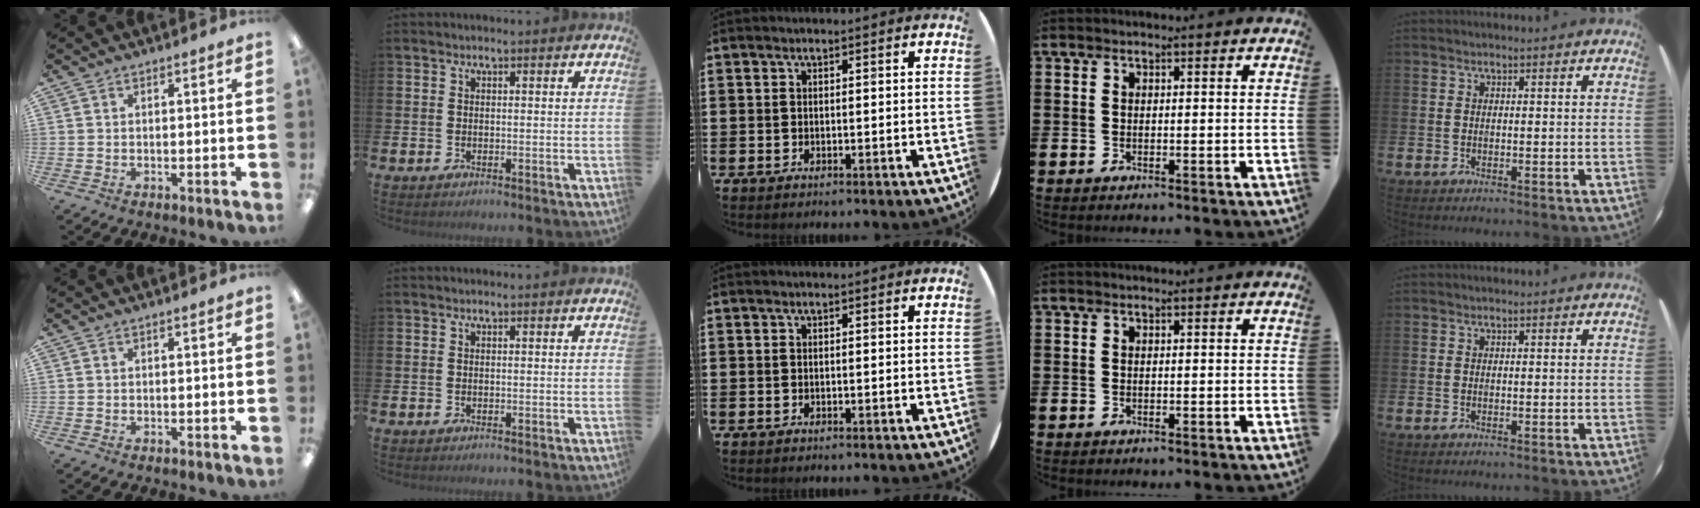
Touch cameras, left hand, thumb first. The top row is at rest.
{}